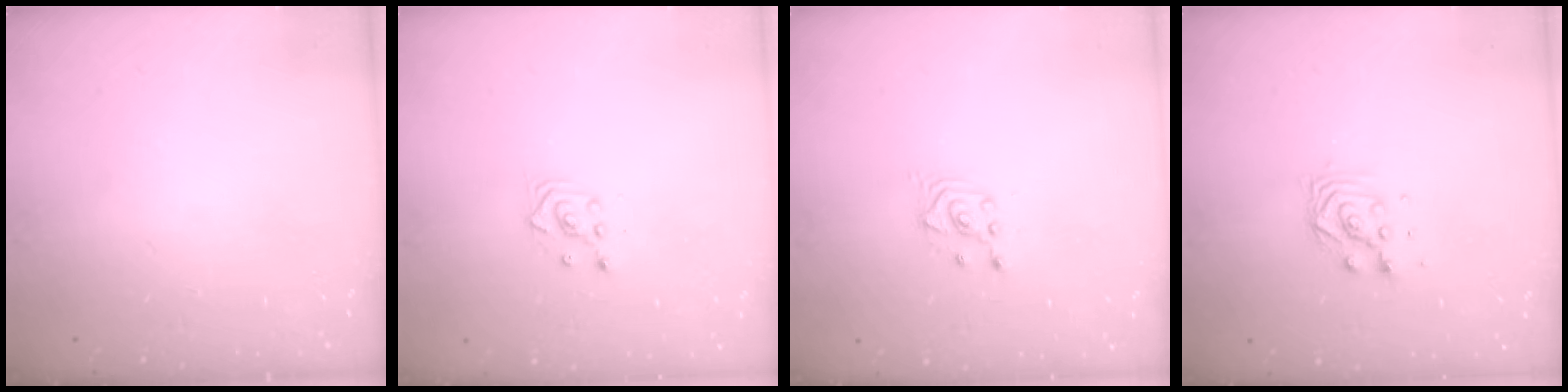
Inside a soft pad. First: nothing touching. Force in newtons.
{"total": 2.3, "press": 2.3, "slide": 0.3}
{"total": 2.7, "press": 2.7, "slide": 0.2}
{"total": 4.2, "press": 4.2, "slide": 0.3}